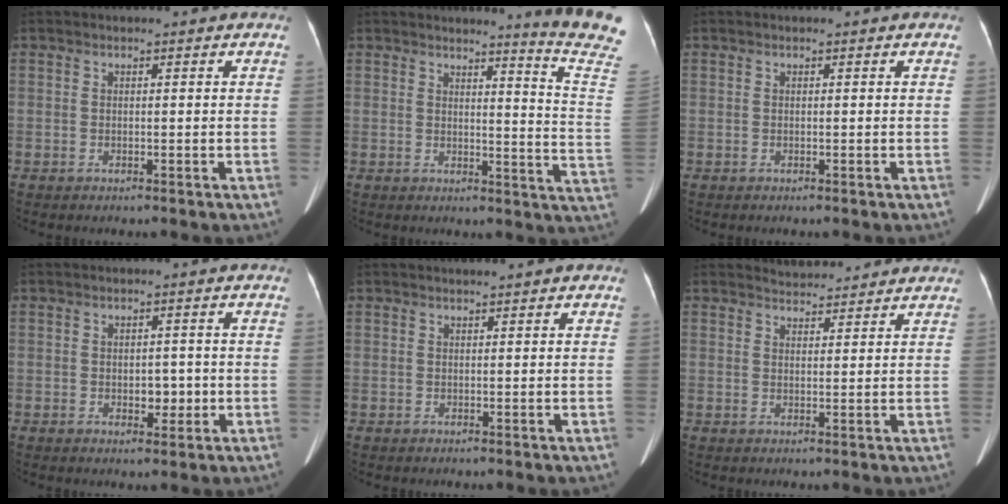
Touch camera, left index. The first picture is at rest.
{"total": 11.3, "force": [10.1, -2.8, 4.3], "torque": [-0.055, -0.112, 0.098]}
{"total": 0.0}
{"total": 2.9, "force": [-0.6, 1.8, 2.2], "torque": [-0.030, -0.001, -0.004]}
{"total": 2.0, "force": [1.6, 0.1, 1.2], "torque": [-0.016, 0.015, 0.020]}
{"total": 4.7, "force": [4.6, 0.9, 0.4], "torque": [-0.011, 0.019, 0.062]}